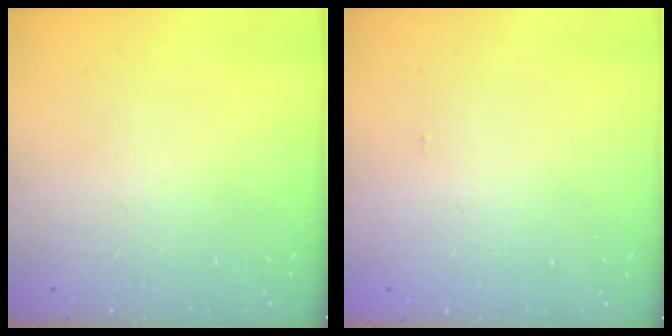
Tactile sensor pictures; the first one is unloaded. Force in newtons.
{"total": 6.0, "press": 0.9, "slide": 5.9}